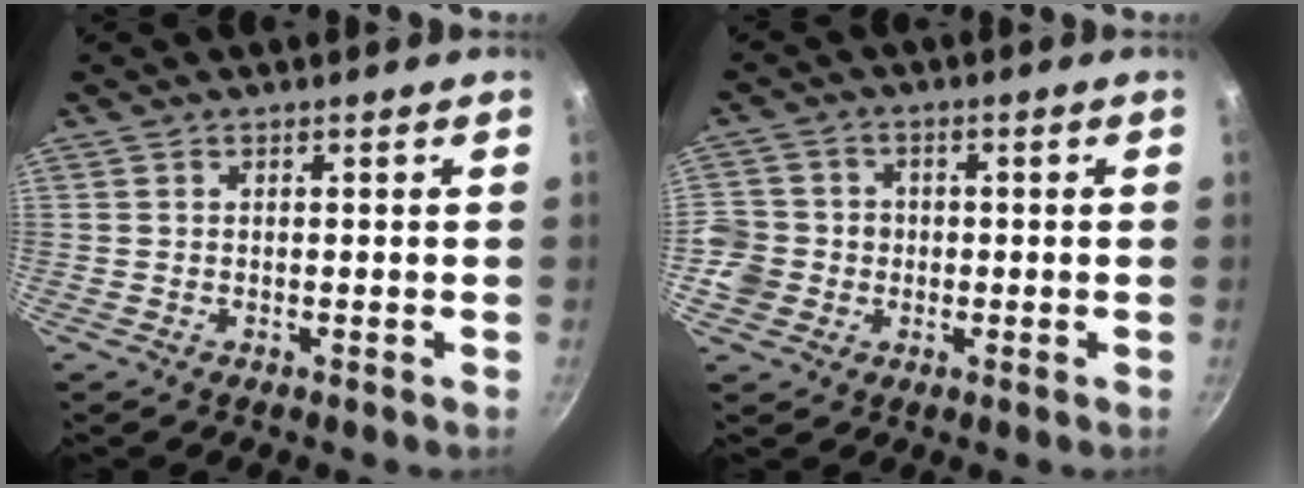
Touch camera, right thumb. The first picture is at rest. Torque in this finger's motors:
{"motor_torque": [0.20, -0.10, 0.47, 0.09, 0.01]}